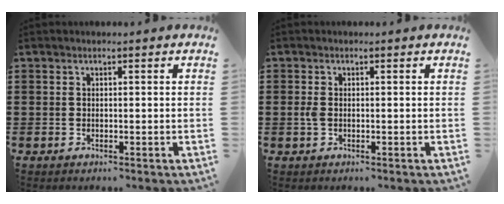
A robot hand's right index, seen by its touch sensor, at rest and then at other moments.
{"total": 1.6, "force": [-0.2, 0.9, 1.3], "torque": [-0.034, 0.001, -0.006]}